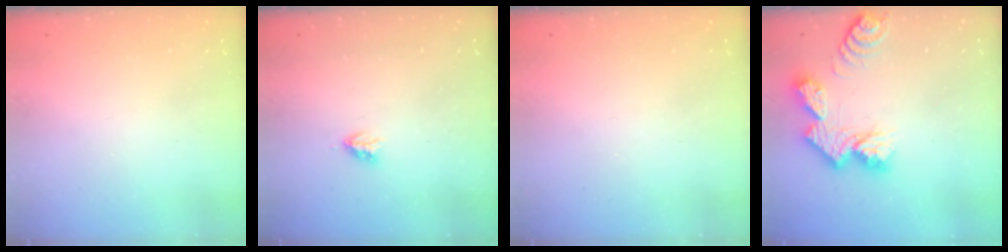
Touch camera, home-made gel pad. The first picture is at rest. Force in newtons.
{"total": 2.9, "press": 2.9, "slide": 0.5}
{"total": 0.0}
{"total": 11.9, "press": 11.8, "slide": 1.0}